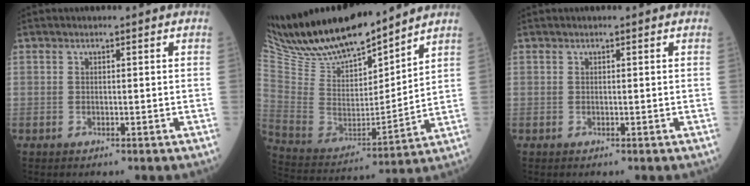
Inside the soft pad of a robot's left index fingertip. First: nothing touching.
{"total": 21.5, "force": [19.2, 4.4, 8.6], "torque": [-0.173, -0.007, 0.345]}
{"total": 0.0}